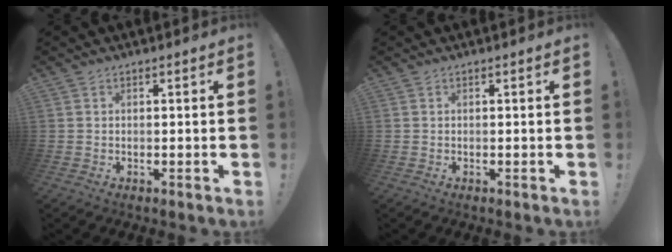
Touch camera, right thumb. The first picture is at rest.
{"total": 0.0}